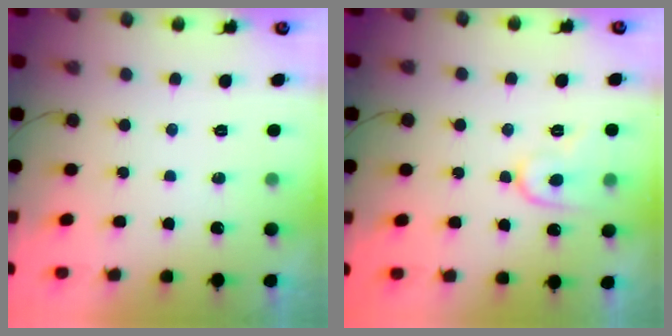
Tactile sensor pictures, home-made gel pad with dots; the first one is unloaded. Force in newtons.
{"total": 9.1, "press": 9.1, "slide": 0.9}